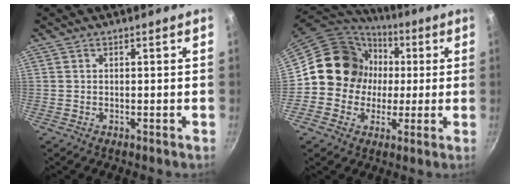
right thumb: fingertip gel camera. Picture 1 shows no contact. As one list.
[{"total": 14.4, "force": [0.8, 13.4, 5.3], "torque": [-0.056, 0.020, 0.000]}]